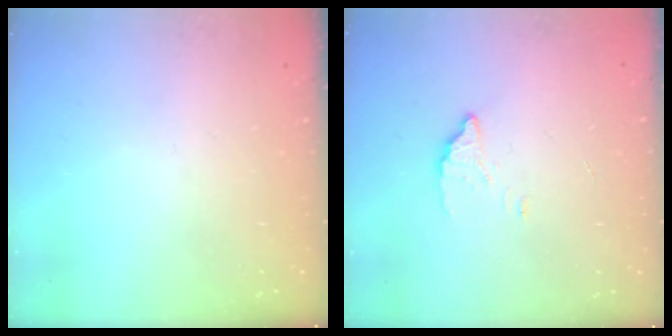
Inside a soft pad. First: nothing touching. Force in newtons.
{"total": 1.9, "press": 1.9, "slide": 0.0}